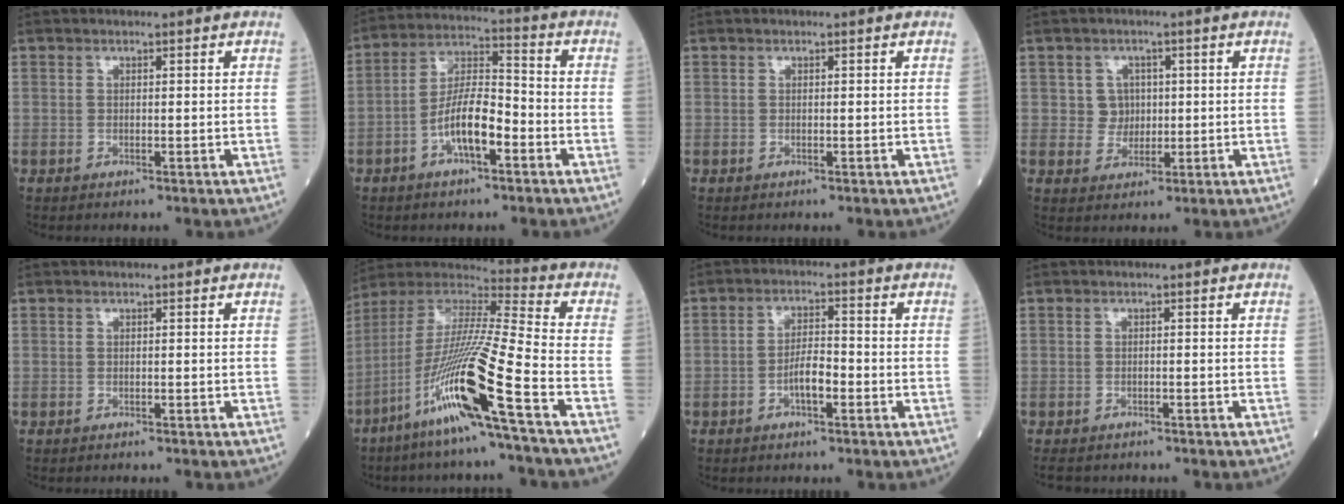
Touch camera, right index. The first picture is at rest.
{"total": 8.8, "force": [-3.6, 2.5, 7.7], "torque": [-0.151, 0.015, -0.068]}
{"total": 0.0}
{"total": 3.3, "force": [0.4, 3.2, 0.6], "torque": [0.000, 0.006, 0.007]}
{"total": 0.7, "force": [-0.6, 0.1, 0.3], "torque": [-0.003, -0.001, -0.009]}
{"total": 18.4, "force": [-8.9, -1.4, 16.0], "torque": [-0.337, -0.033, -0.179]}
{"total": 4.0, "force": [-1.7, 1.1, 3.5], "torque": [-0.061, 0.009, -0.033]}
{"total": 3.8, "force": [-3.2, 1.9, 0.8], "torque": [-0.014, -0.001, -0.046]}